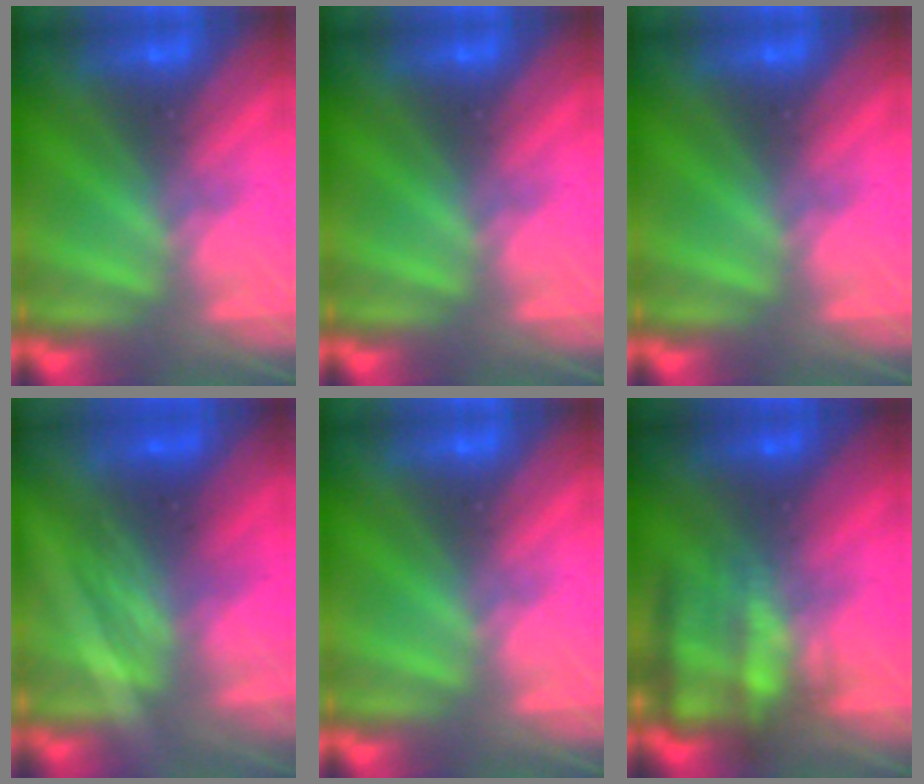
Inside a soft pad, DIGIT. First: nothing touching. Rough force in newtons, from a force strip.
{"total": 0.0}
{"total": 0.0}
{"total": 1.9}
{"total": 0.0}
{"total": 7.2}